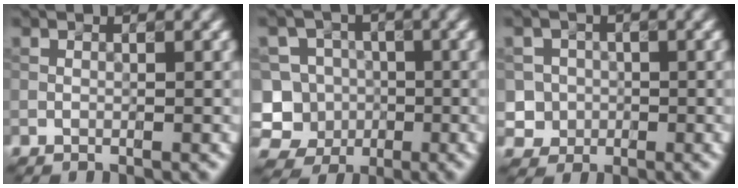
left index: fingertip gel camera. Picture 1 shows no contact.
{"total": 9.5, "force": [-3.1, 8.6, 2.3], "torque": [-0.052, 0.013, -0.077]}
{"total": 3.6, "force": [-0.7, 3.5, 0.4], "torque": [0.013, 0.009, -0.023]}